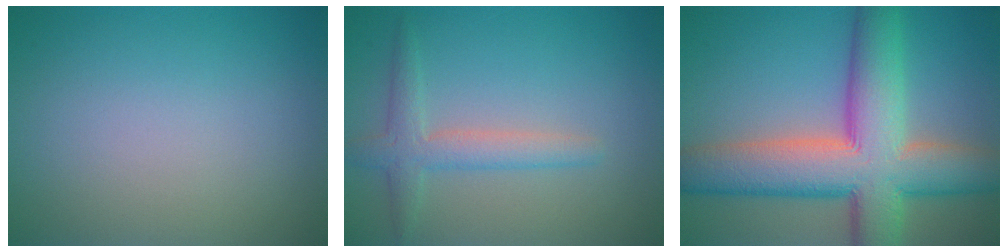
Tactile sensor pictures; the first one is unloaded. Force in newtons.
{"total": 2.8, "press": 2.8, "slide": 0.1}
{"total": 11.8, "press": 11.8, "slide": 0.7}